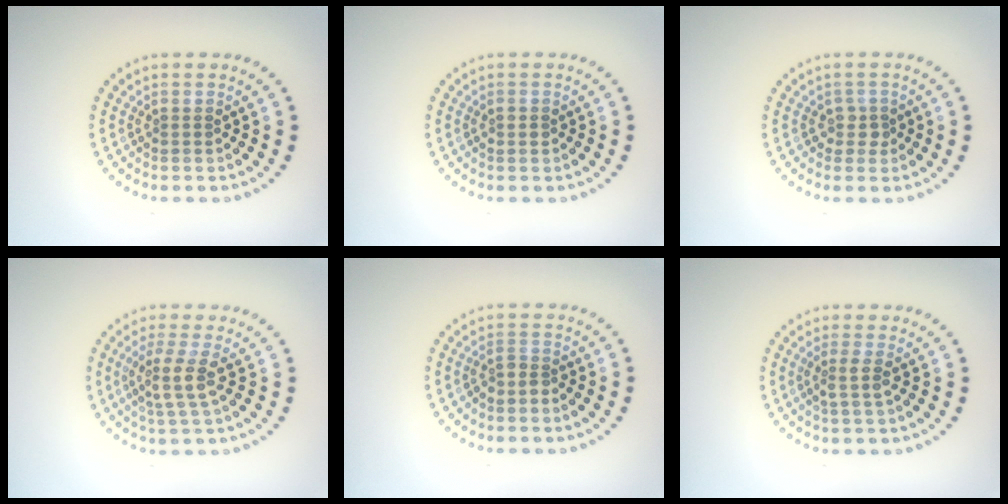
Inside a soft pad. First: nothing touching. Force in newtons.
{"total": 0.9, "press": 0.9, "slide": 0.1}
{"total": 1.4, "press": 1.2, "slide": 0.7}
{"total": 2.9, "press": 2.3, "slide": 1.7}
{"total": 1.1, "press": 0.7, "slide": 0.8}
{"total": 1.6, "press": 1.2, "slide": 1.0}